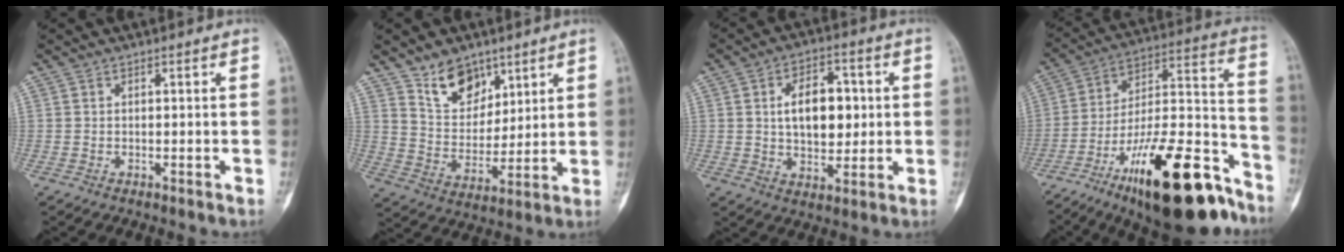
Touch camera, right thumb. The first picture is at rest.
{"total": 10.3, "force": [7.0, 6.3, 4.2], "torque": [-0.037, -0.052, 0.134]}
{"total": 11.5, "force": [1.5, 7.1, 8.9], "torque": [-0.106, 0.004, 0.027]}
{"total": 28.4, "force": [-17.7, 9.1, 20.2], "torque": [-0.272, 0.092, -0.283]}